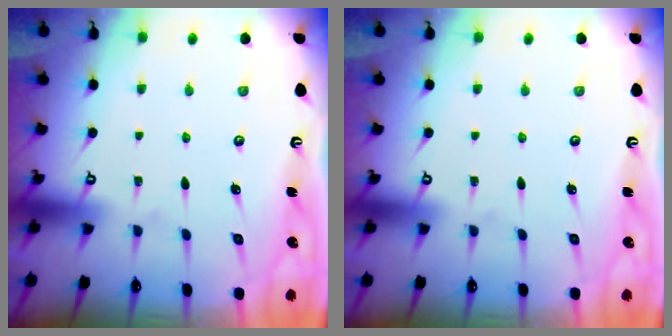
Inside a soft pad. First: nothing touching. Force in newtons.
{"total": 0.0}